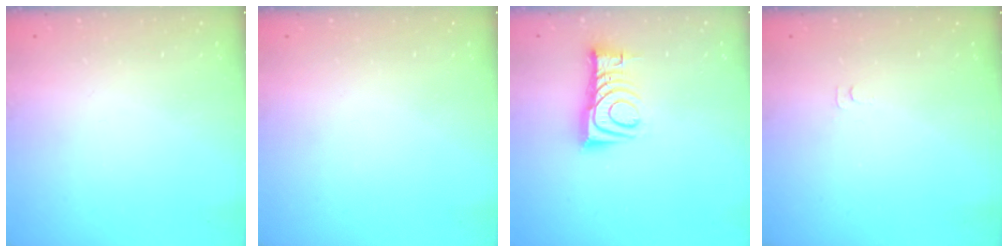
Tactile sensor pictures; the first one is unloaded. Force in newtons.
{"total": 0.0}
{"total": 10.1, "press": 10.1, "slide": 0.3}
{"total": 4.6, "press": 4.5, "slide": 0.6}